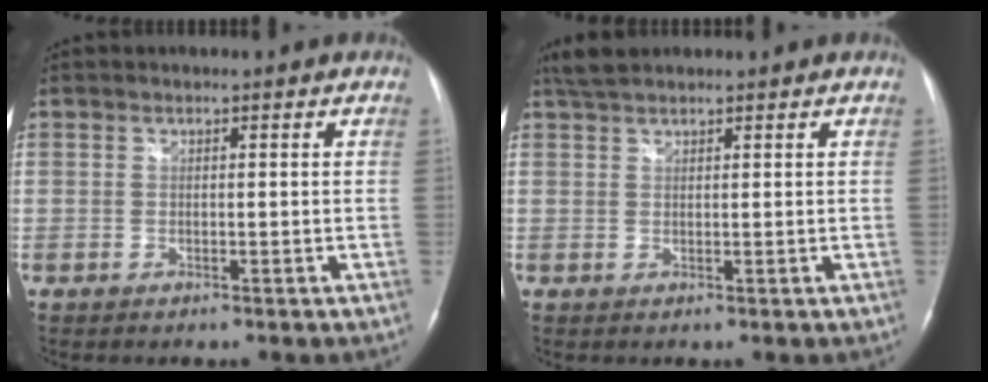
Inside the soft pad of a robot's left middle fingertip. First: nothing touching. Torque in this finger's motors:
{"motor_torque": [0.15, -0.04, -0.08, 0.01]}